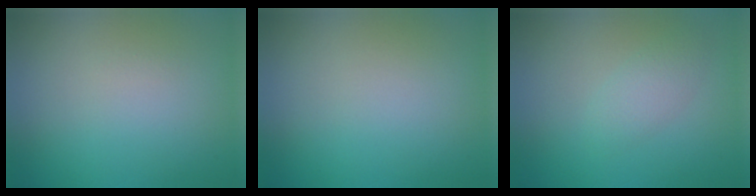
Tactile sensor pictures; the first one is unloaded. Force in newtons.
{"total": 0.0}
{"total": 1.7, "press": 1.7, "slide": 0.1}